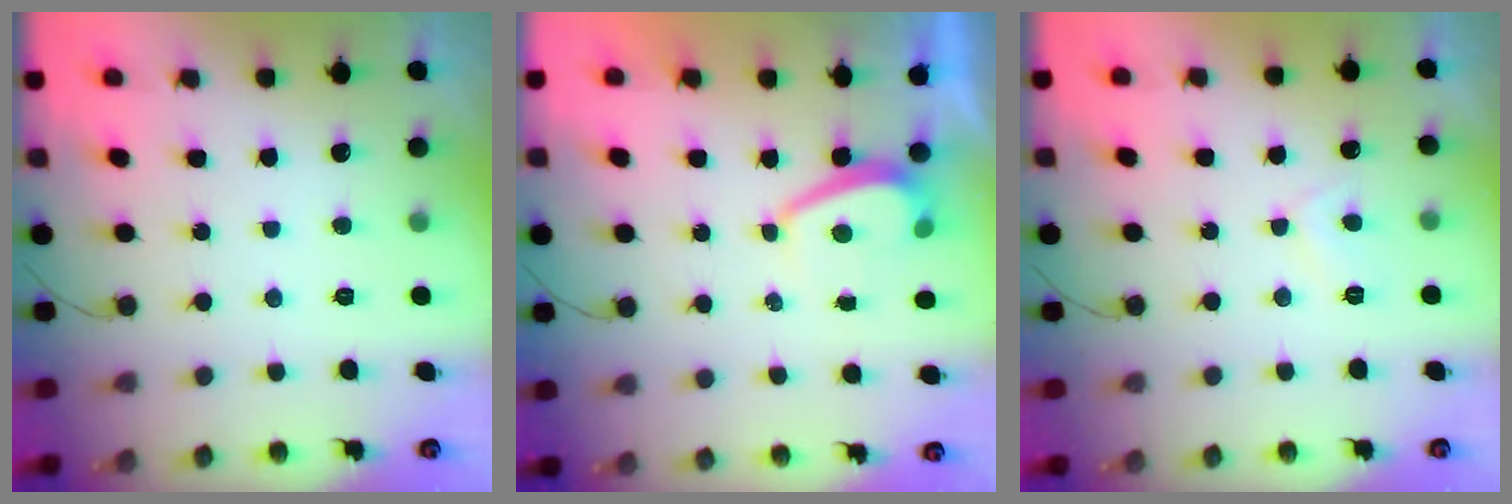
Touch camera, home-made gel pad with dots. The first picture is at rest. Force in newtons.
{"total": 1.2, "press": 1.1, "slide": 0.5}
{"total": 5.0, "press": 4.9, "slide": 0.7}